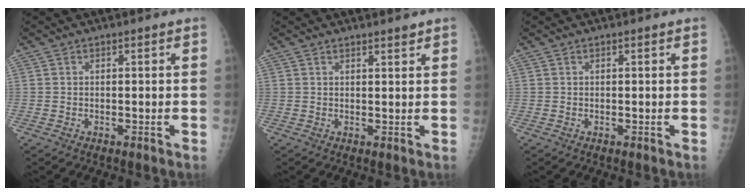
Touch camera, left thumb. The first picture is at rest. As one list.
[{"total": 1.4, "force": [1.2, 0.1, 0.6], "torque": [-0.004, -0.011, 0.020]}, {"total": 0.0}]